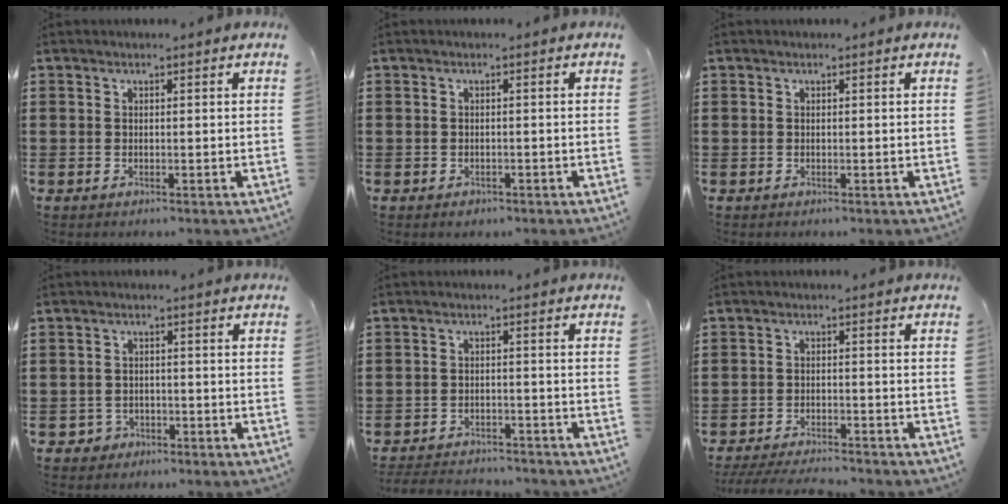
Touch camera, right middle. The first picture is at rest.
{"total": 0.6, "force": [-0.6, 0.3, 0.0], "torque": [-0.003, 0.001, -0.013]}
{"total": 0.0}
{"total": 2.1, "force": [-1.7, 1.2, 0.1], "torque": [-0.010, 0.000, -0.038]}
{"total": 3.5, "force": [-3.5, 0.6, 0.1], "torque": [-0.007, 0.001, -0.075]}
{"total": 4.2, "force": [-4.0, 0.2, 1.0], "torque": [-0.024, -0.004, -0.083]}